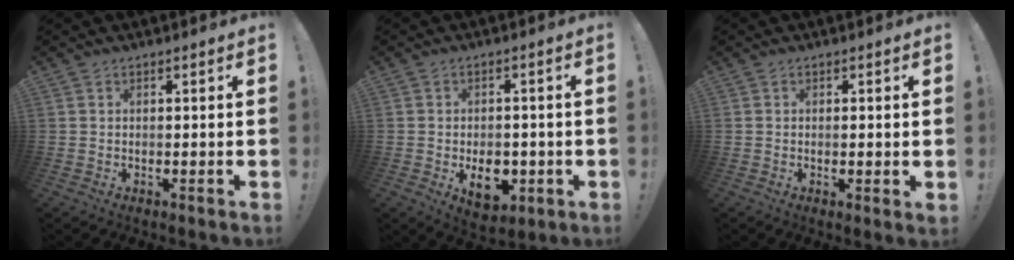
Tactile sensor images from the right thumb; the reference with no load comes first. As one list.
[{"total": 8.8, "force": [-2.7, 6.0, 5.8], "torque": [-0.061, 0.009, -0.040]}, {"total": 1.0, "force": [0.1, 0.0, 1.0], "torque": [-0.009, -0.004, 0.001]}]